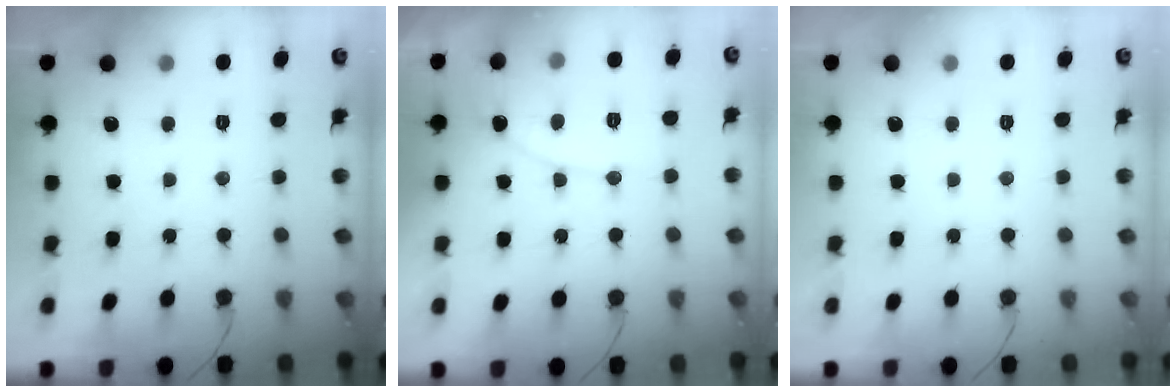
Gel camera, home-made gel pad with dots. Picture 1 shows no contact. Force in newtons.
{"total": 7.8, "press": 7.7, "slide": 0.3}
{"total": 0.0}